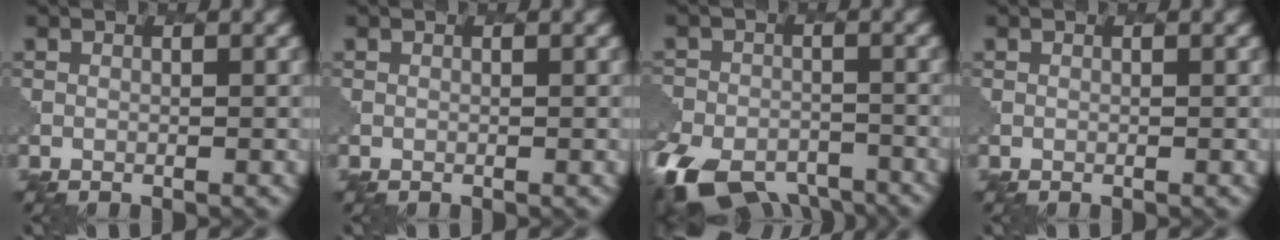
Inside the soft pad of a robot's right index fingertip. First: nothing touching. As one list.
[{"total": 0.0}, {"total": 11.2, "force": [-8.3, 6.0, 4.5], "torque": [-0.081, -0.027, -0.127]}, {"total": 0.0}]